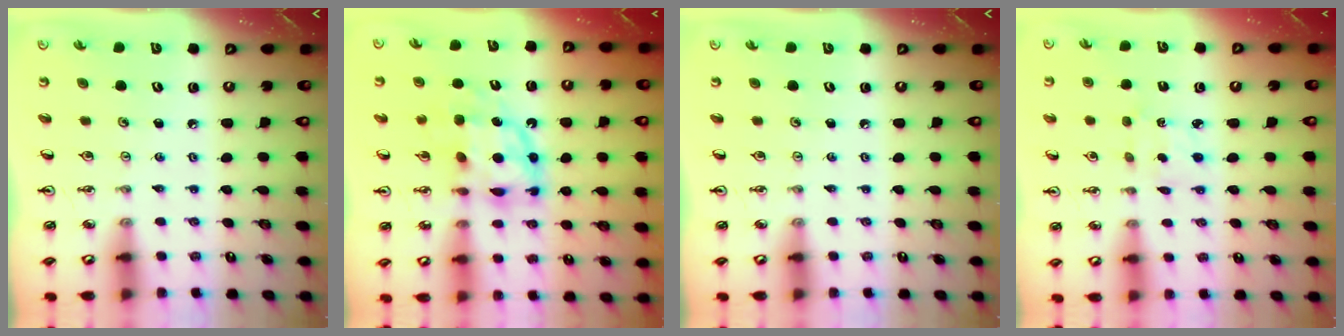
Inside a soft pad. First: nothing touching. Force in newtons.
{"total": 11.1, "press": 11.0, "slide": 0.9}
{"total": 0.0}
{"total": 2.2, "press": 2.1, "slide": 0.7}